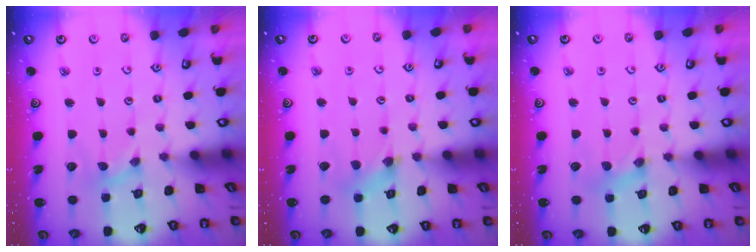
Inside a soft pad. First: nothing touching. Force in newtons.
{"total": 2.7, "press": 2.7, "slide": 0.2}
{"total": 1.4, "press": 1.4, "slide": 0.2}